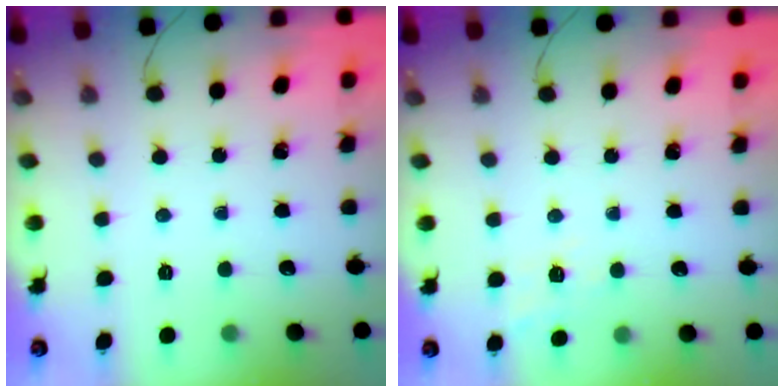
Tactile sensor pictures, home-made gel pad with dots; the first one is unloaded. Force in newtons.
{"total": 8.6, "press": 8.3, "slide": 2.3}